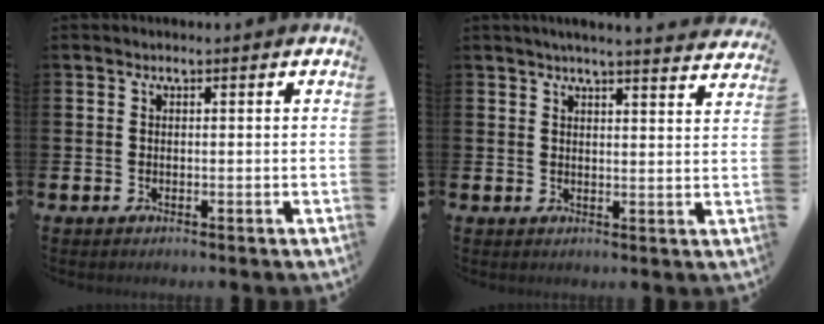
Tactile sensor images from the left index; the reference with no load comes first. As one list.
[{"total": 4.1, "force": [4.0, -0.5, 1.0], "torque": [-0.018, -0.023, 0.068]}]